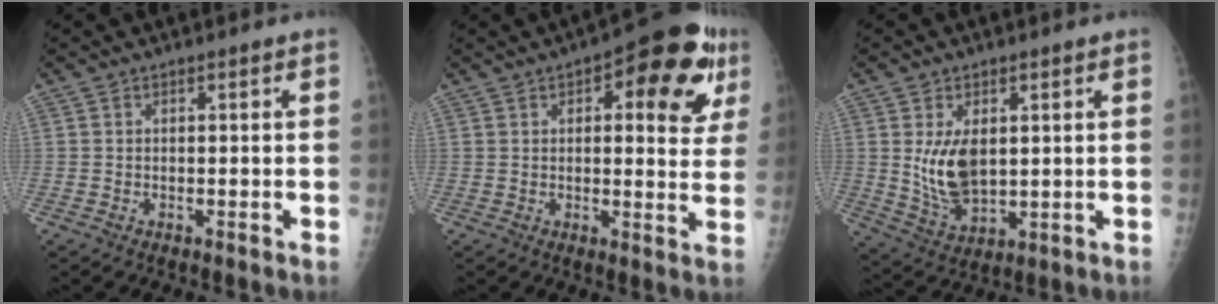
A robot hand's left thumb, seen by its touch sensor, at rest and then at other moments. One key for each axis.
{"total": 16.6, "fx": 6.8, "fy": 6.7, "fz": 13.6, "tx": -0.129, "ty": -0.006, "tz": 0.077}
{"total": 9.3, "fx": 1.5, "fy": 5.4, "fz": 7.3, "tx": -0.121, "ty": -0.021, "tz": 0.044}